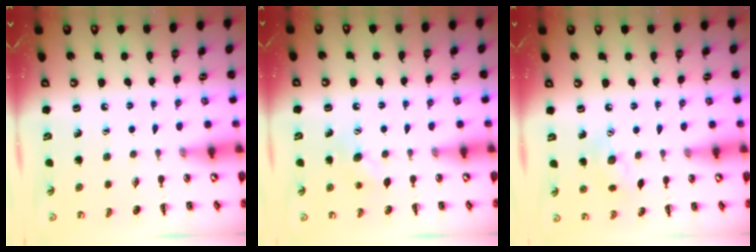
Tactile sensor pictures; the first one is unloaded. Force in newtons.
{"total": 6.5, "press": 6.3, "slide": 1.5}
{"total": 6.7, "press": 6.6, "slide": 1.2}